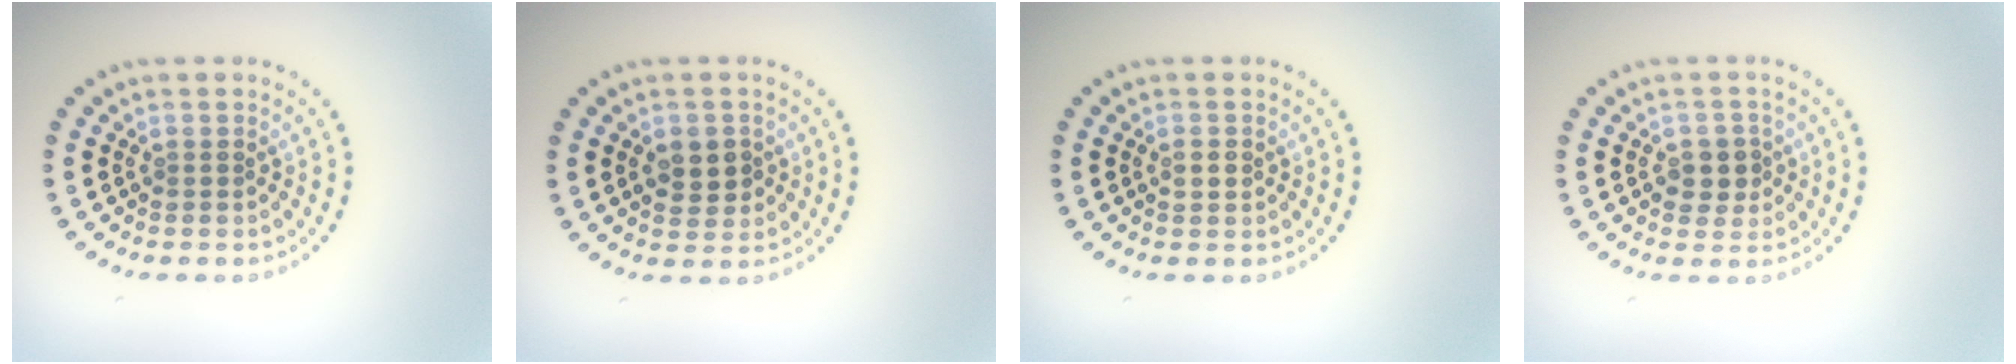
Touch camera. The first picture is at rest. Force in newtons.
{"total": 2.8, "press": 2.8, "slide": 0.4}
{"total": 1.0, "press": 1.0, "slide": 0.1}
{"total": 2.5, "press": 2.4, "slide": 0.8}